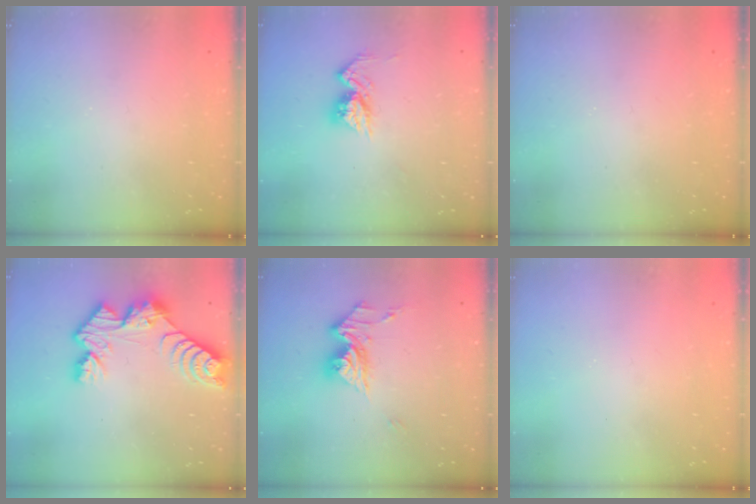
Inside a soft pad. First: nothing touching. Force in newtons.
{"total": 9.6, "press": 9.6, "slide": 0.8}
{"total": 0.0}
{"total": 10.3, "press": 10.3, "slide": 1.0}
{"total": 12.3, "press": 12.3, "slide": 1.4}
{"total": 0.0}